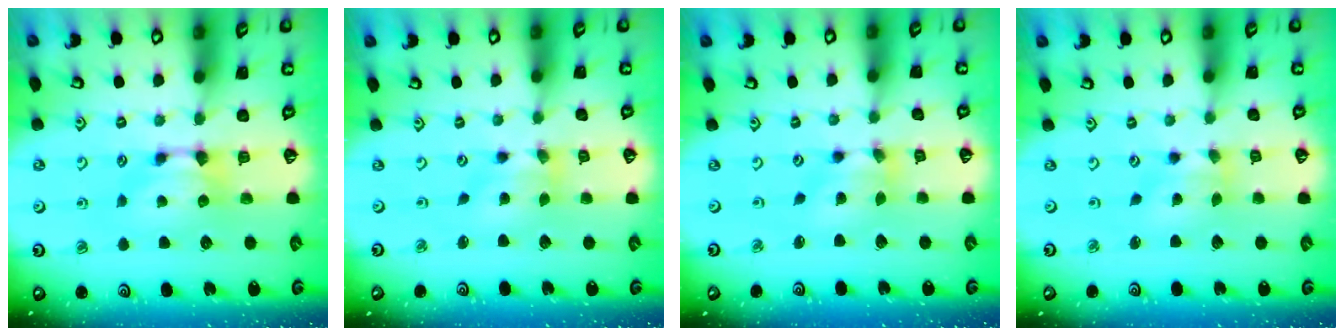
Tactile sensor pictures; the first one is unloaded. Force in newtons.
{"total": 2.3, "press": 2.0, "slide": 1.2}
{"total": 3.6, "press": 3.1, "slide": 2.0}
{"total": 1.5, "press": 0.6, "slide": 1.4}